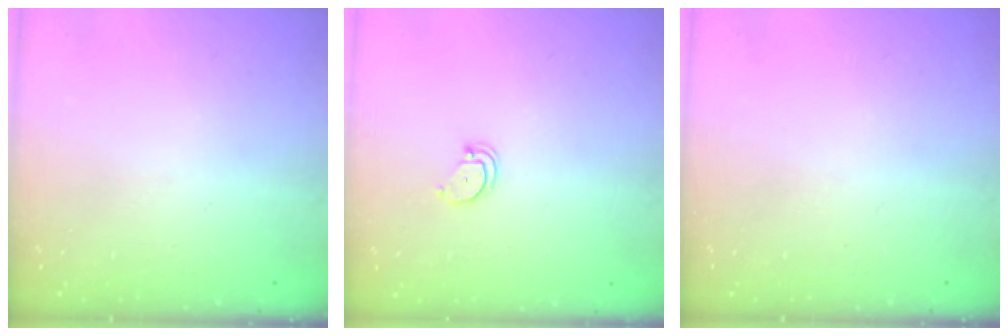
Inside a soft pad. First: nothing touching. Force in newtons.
{"total": 2.4, "press": 2.4, "slide": 0.2}
{"total": 0.0}